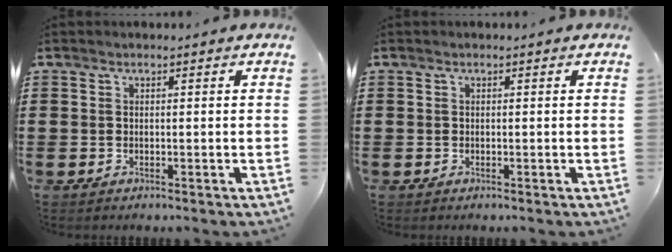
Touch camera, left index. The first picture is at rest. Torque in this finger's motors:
{"motor_torque": [0.08, 0.02, 0.02, 0.00]}